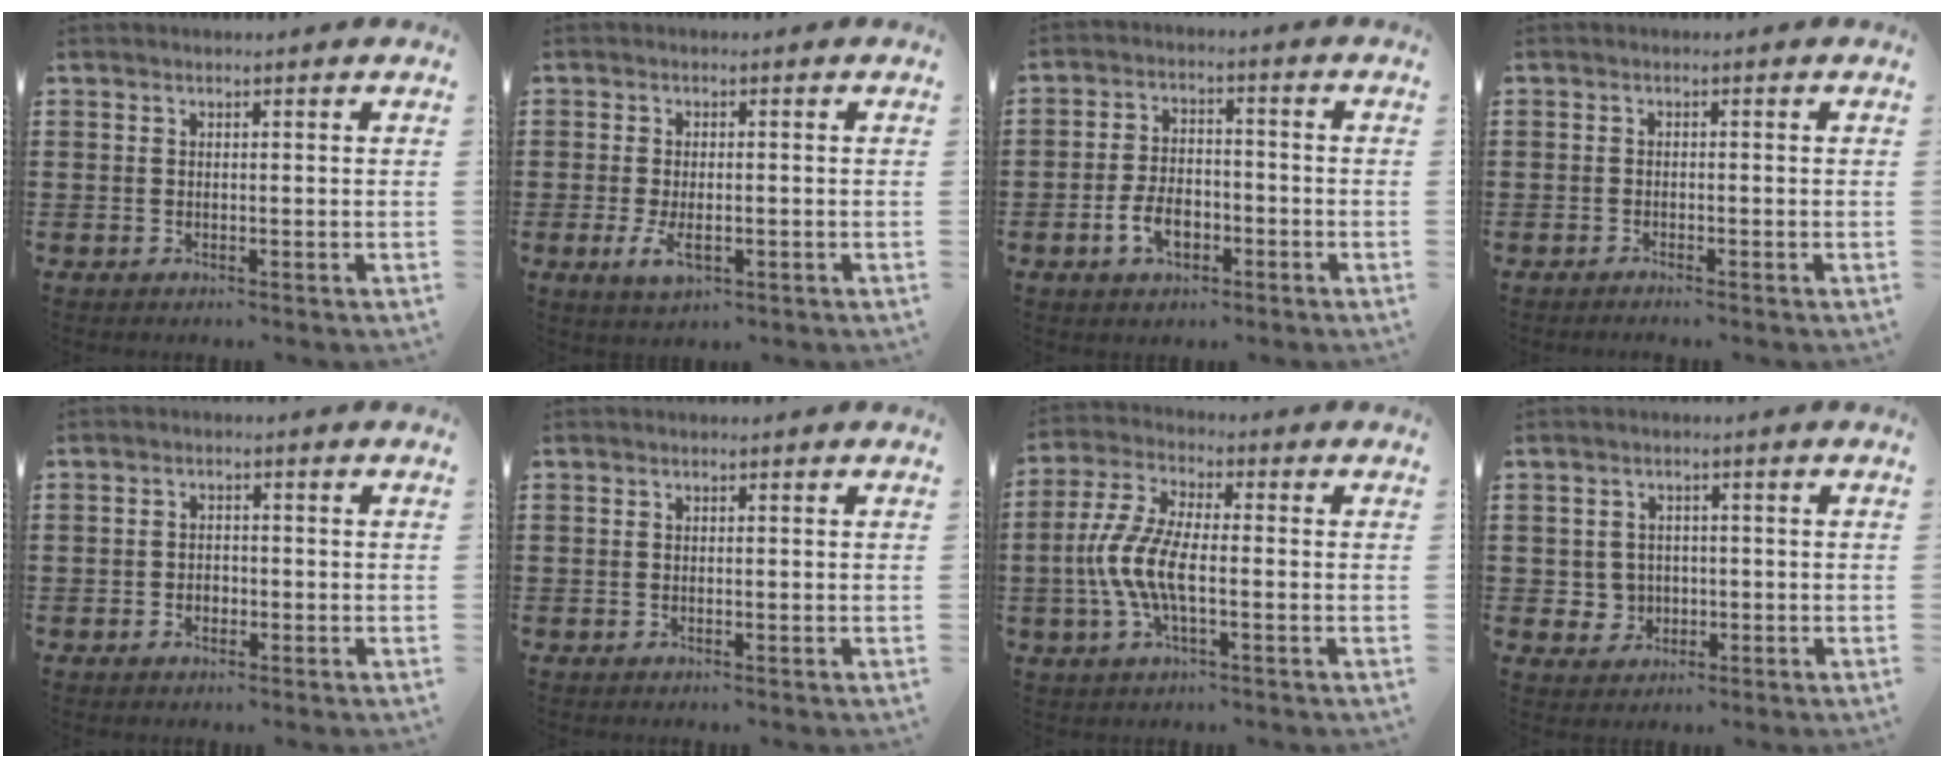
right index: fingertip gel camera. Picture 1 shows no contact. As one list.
[{"total": 3.3, "force": [-0.8, 1.5, 2.8], "torque": [-0.062, -0.005, -0.018]}, {"total": 5.4, "force": [-2.4, 3.0, 3.9], "torque": [-0.088, 0.000, -0.047]}, {"total": 0.9, "force": [-0.9, 0.0, 0.1], "torque": [-0.005, -0.001, -0.017]}, {"total": 1.5, "force": [-0.8, 1.0, 0.7], "torque": [-0.017, -0.001, -0.017]}, {"total": 0.0}, {"total": 8.2, "force": [-2.1, 3.2, 7.3], "torque": [-0.181, -0.013, -0.047]}, {"total": 3.0, "force": [-0.2, 2.9, 0.6], "torque": [-0.025, 0.008, -0.008]}]